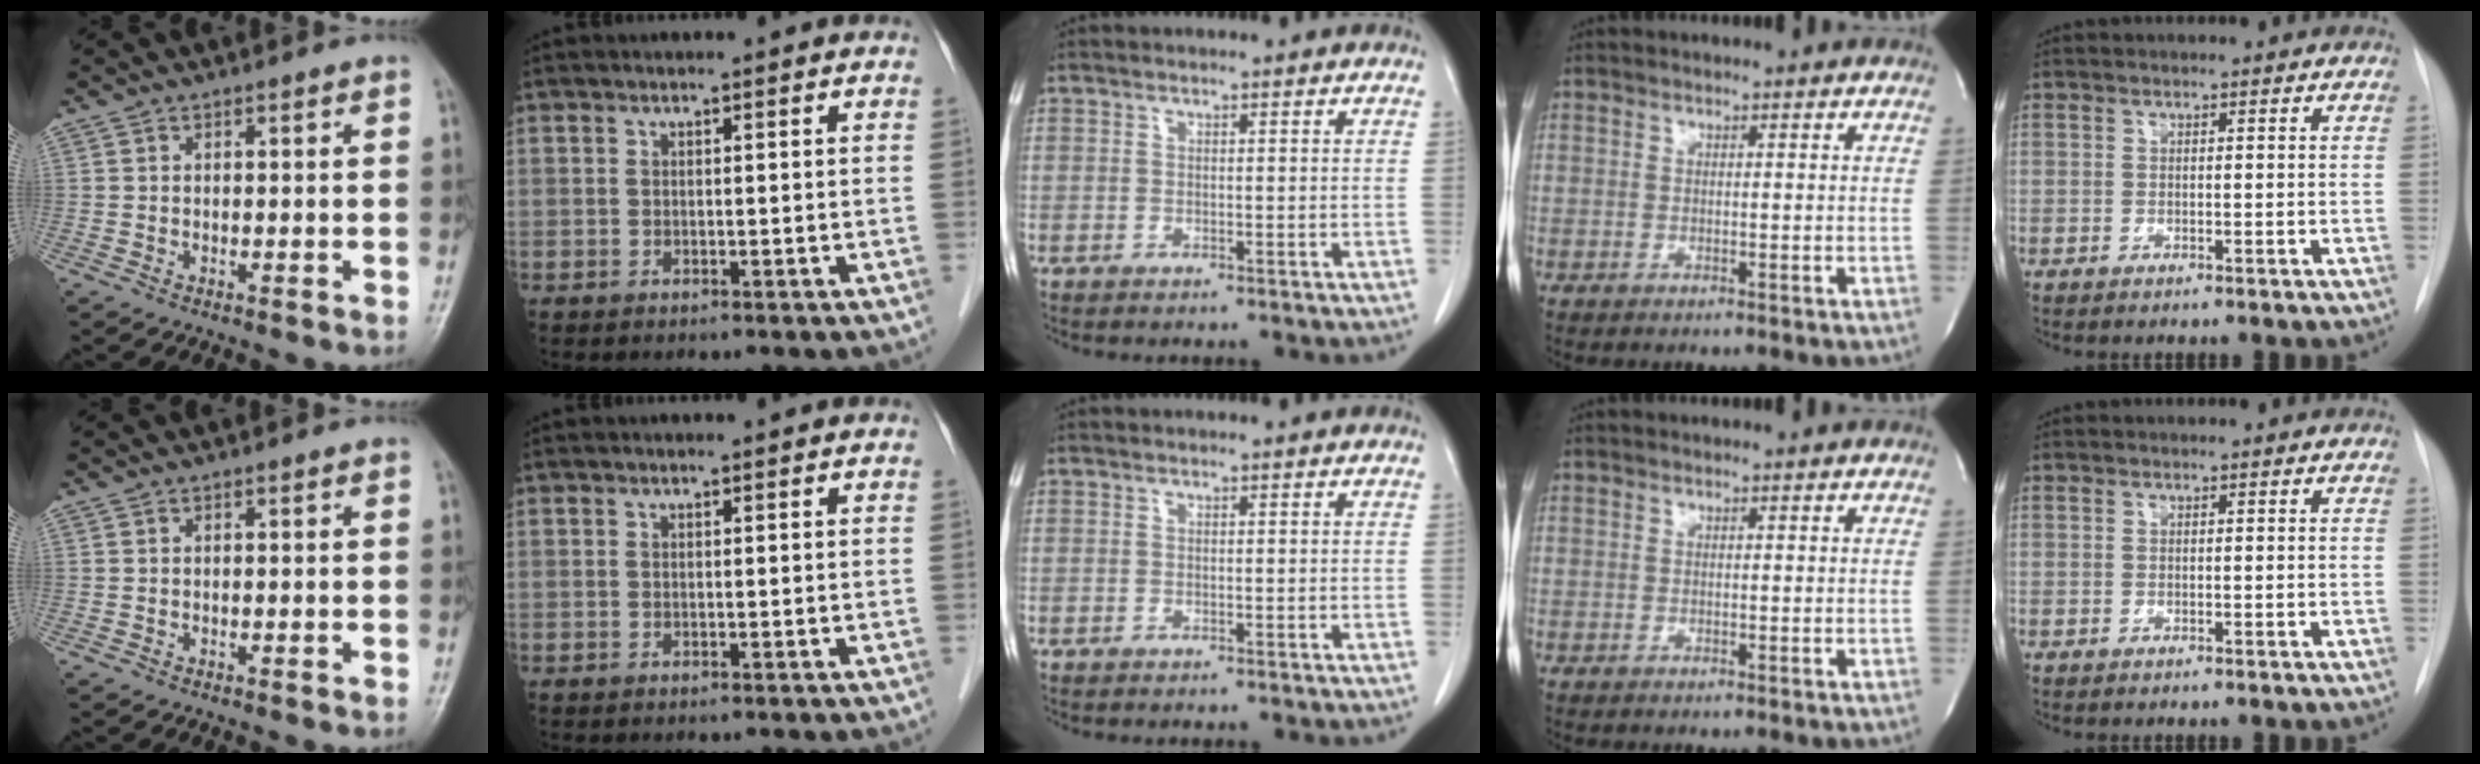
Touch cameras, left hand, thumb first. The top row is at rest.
{}